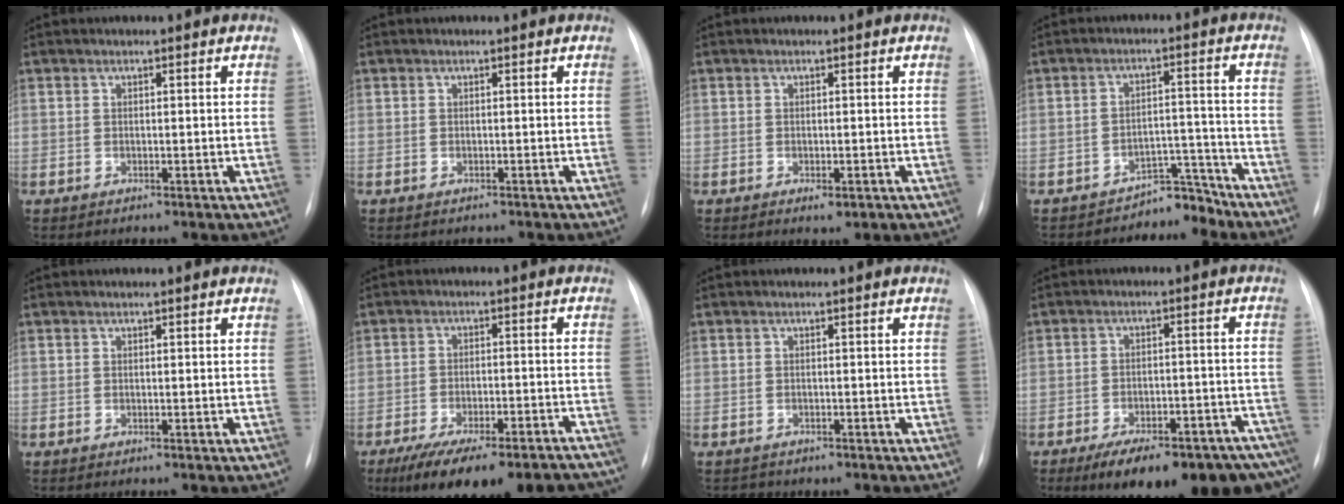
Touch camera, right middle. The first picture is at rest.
{"total": 0.7, "force": [-0.6, 0.4, 0.1], "torque": [-0.007, 0.000, -0.007]}
{"total": 1.5, "force": [-0.7, 0.6, 1.1], "torque": [-0.016, -0.002, -0.006]}
{"total": 4.8, "force": [-4.6, 1.3, -0.4], "torque": [0.016, 0.034, -0.067]}
{"total": 0.0}
{"total": 20.0, "force": [-16.5, 5.4, 10.0], "torque": [-0.124, 0.007, -0.224]}
{"total": 1.7, "force": [-1.4, 1.1, 0.1], "torque": [-0.009, 0.001, -0.014]}
{"total": 20.1, "force": [-15.0, 6.2, 12.0], "torque": [-0.117, 0.019, -0.195]}